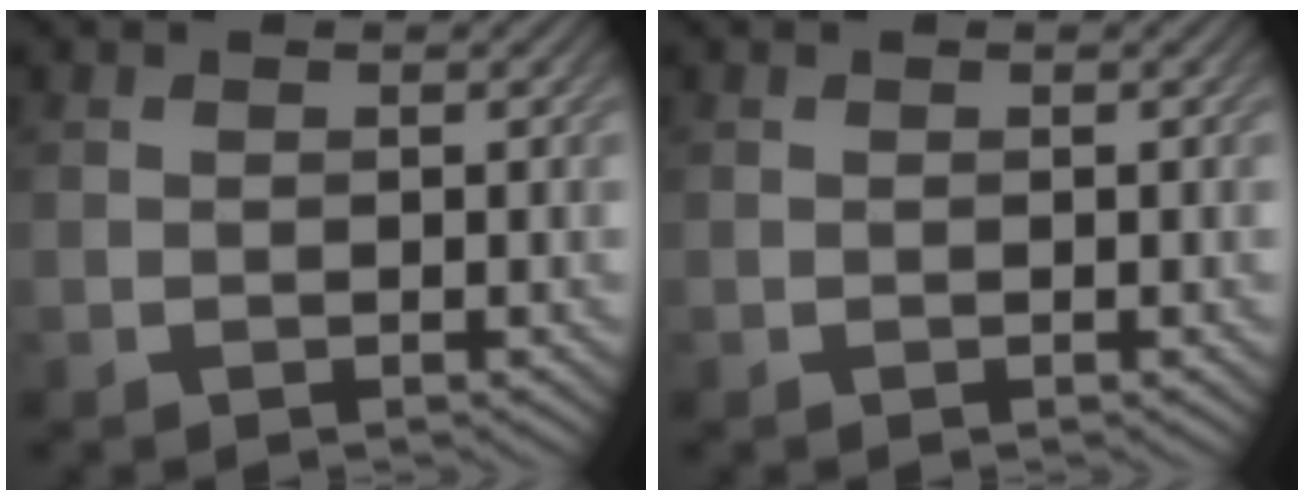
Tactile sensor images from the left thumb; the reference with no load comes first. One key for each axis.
{"total": 0.0}